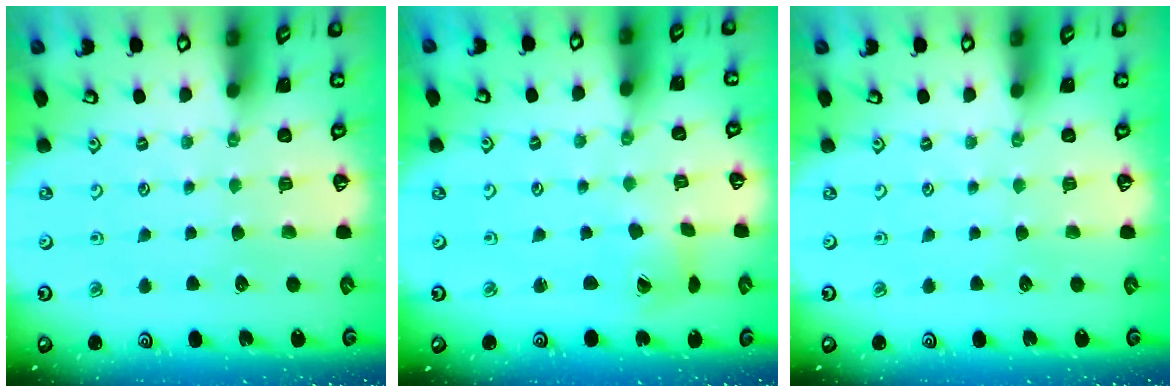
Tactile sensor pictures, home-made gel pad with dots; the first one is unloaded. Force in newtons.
{"total": 2.9, "press": 2.9, "slide": 0.4}
{"total": 0.0}